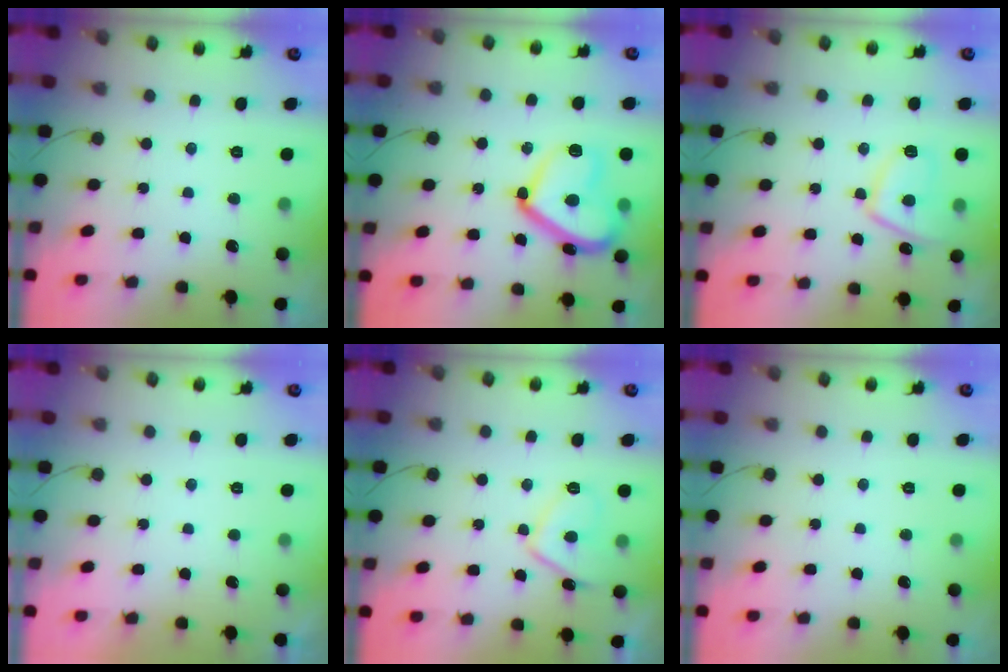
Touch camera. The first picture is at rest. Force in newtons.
{"total": 18.4, "press": 18.3, "slide": 1.6}
{"total": 8.9, "press": 8.9, "slide": 0.8}
{"total": 2.1, "press": 2.1, "slide": 0.4}
{"total": 7.9, "press": 7.7, "slide": 1.5}
{"total": 0.0}